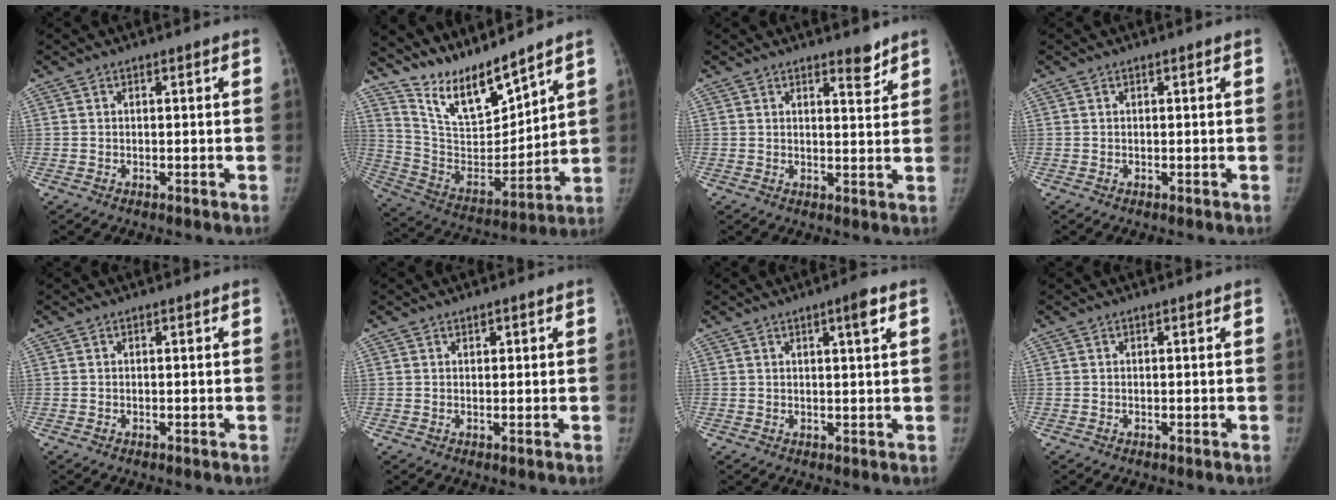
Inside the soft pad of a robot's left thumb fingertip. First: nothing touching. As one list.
[{"total": 14.7, "force": [13.0, 2.8, 6.3], "torque": [-0.085, -0.086, 0.260]}, {"total": 3.4, "force": [2.8, 1.0, 1.7], "torque": [-0.011, -0.024, 0.040]}, {"total": 0.0}, {"total": 0.0}, {"total": 1.1, "force": [0.7, 0.7, 0.5], "torque": [0.002, -0.003, 0.010]}, {"total": 3.4, "force": [1.8, 0.3, 2.9], "torque": [-0.042, -0.007, 0.027]}, {"total": 0.0}]